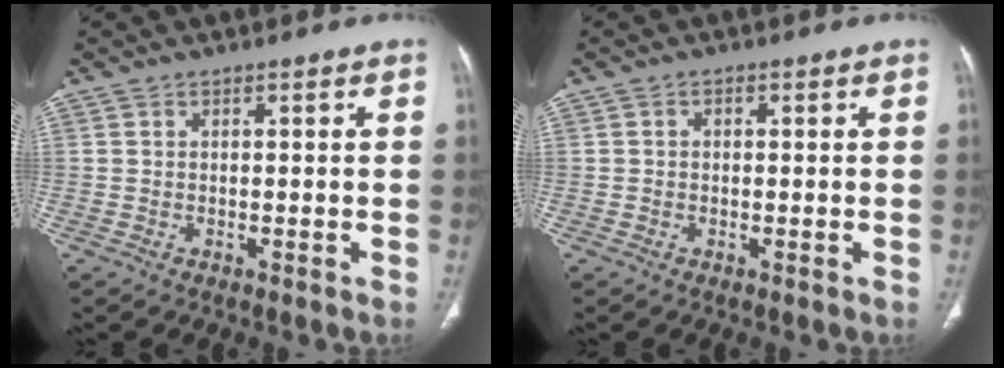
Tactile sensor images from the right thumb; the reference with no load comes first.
{"total": 0.9, "force": [0.1, 0.7, 0.5], "torque": [-0.005, 0.004, -0.001]}